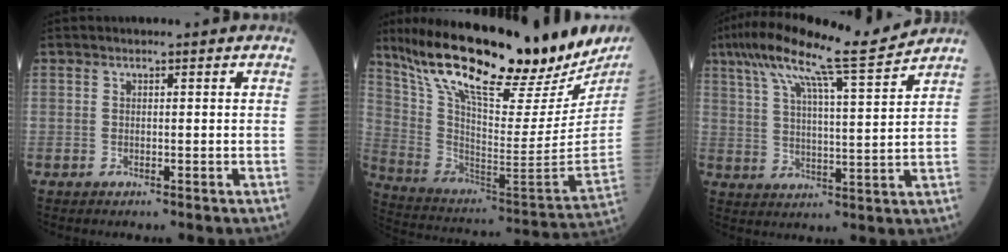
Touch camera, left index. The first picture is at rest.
{"total": 31.5, "force": [24.5, 6.9, 18.5], "torque": [-0.318, -0.038, 0.365]}
{"total": 14.2, "force": [11.7, -0.6, 8.1], "torque": [-0.145, 0.015, 0.183]}